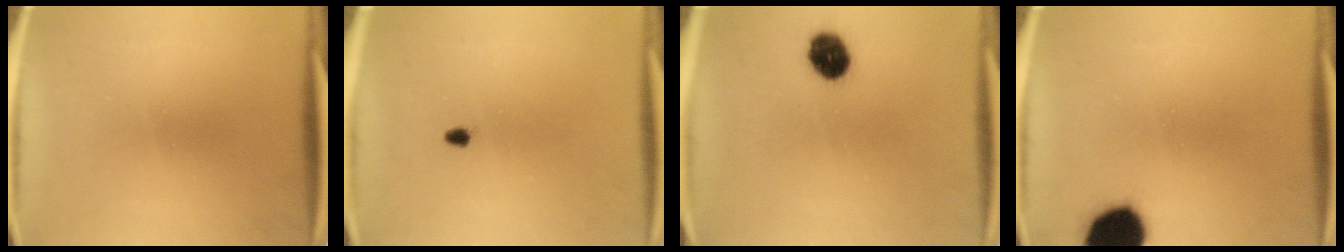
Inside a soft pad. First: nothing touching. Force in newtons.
{"total": 0.9}
{"total": 7.1}
{"total": 13.9}